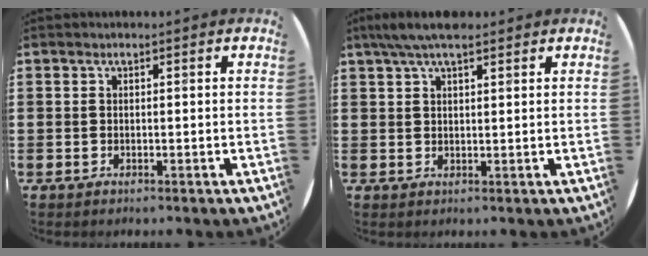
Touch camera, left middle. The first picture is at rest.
{"total": 4.3, "force": [3.2, 1.1, 2.6], "torque": [-0.057, 0.003, 0.058]}